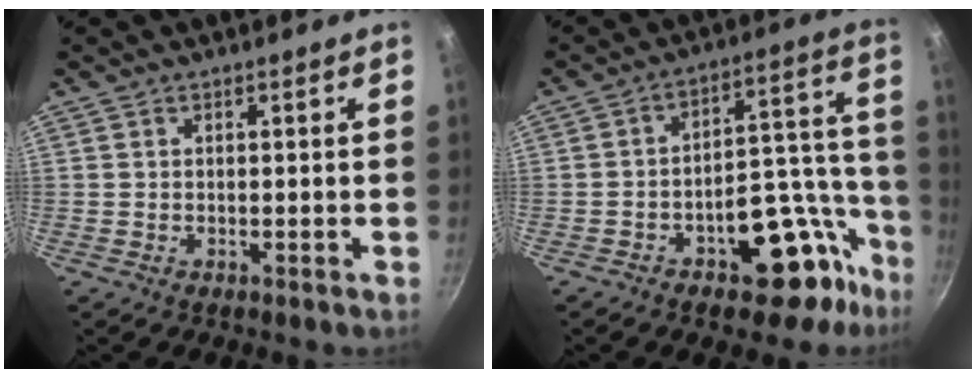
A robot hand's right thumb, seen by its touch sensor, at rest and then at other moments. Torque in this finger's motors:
{"motor_torque": [2.97, 2.04, 0.81, -1.20, 0.06]}